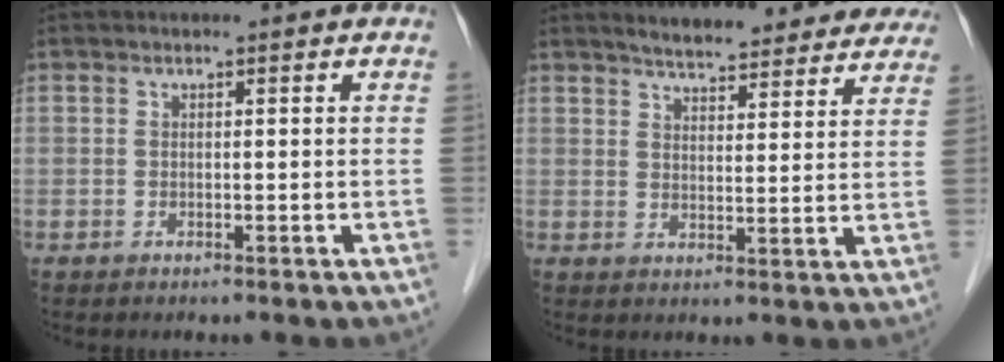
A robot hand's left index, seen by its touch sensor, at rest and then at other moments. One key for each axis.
{"total": 16.3, "fx": 14.8, "fy": 3.8, "fz": 5.7, "tx": -0.057, "ty": 0.007, "tz": 0.179}